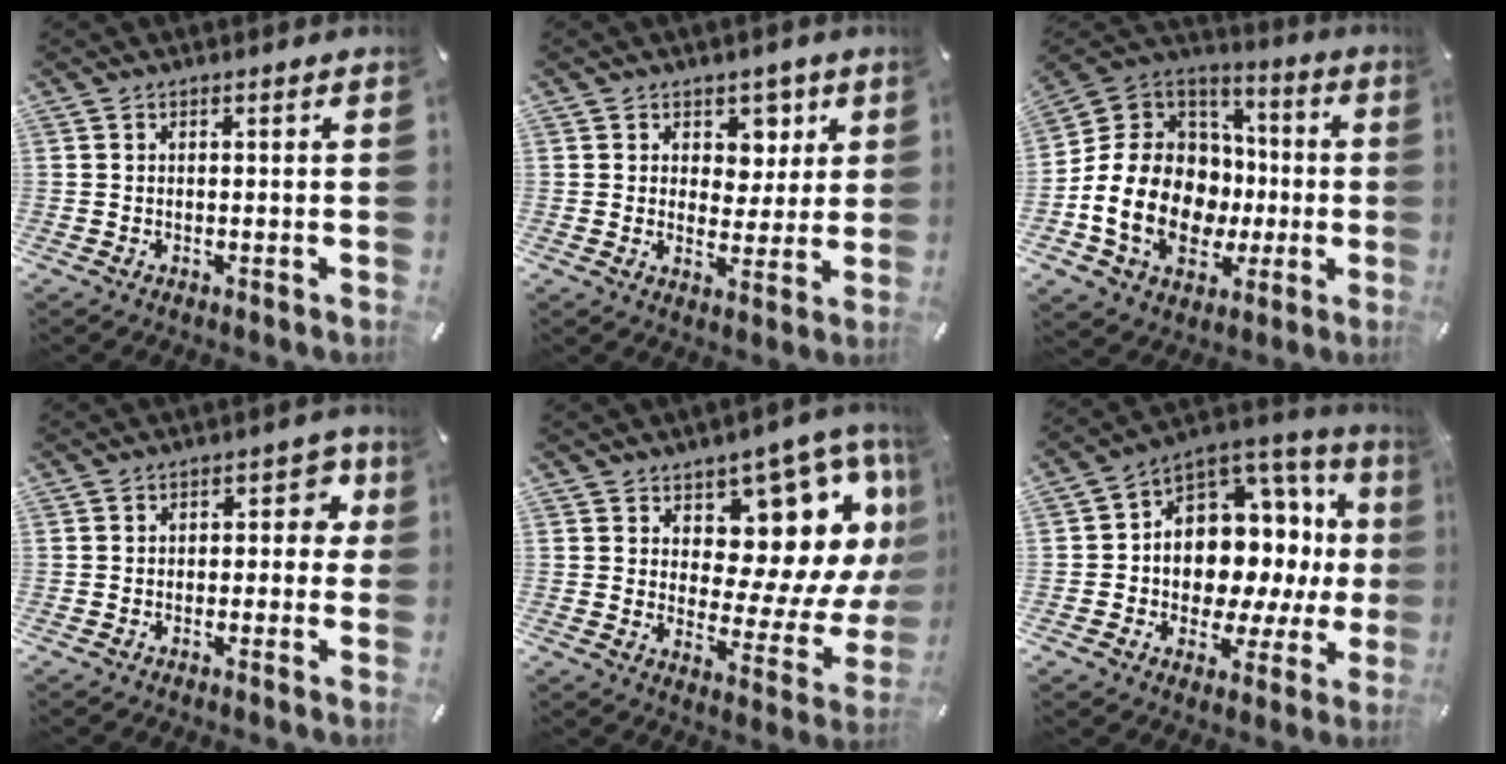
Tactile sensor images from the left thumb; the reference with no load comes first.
{"total": 6.5, "force": [2.8, 5.6, 1.9], "torque": [-0.012, -0.015, 0.046]}
{"total": 20.5, "force": [-4.5, 16.1, 11.8], "torque": [-0.252, 0.006, -0.063]}
{"total": 5.3, "force": [0.2, 3.7, 3.7], "torque": [-0.043, 0.006, -0.005]}
{"total": 14.7, "force": [8.0, 8.3, 9.2], "torque": [-0.103, -0.089, 0.130]}
{"total": 11.8, "force": [1.8, 9.5, 6.8], "torque": [-0.084, -0.059, 0.030]}